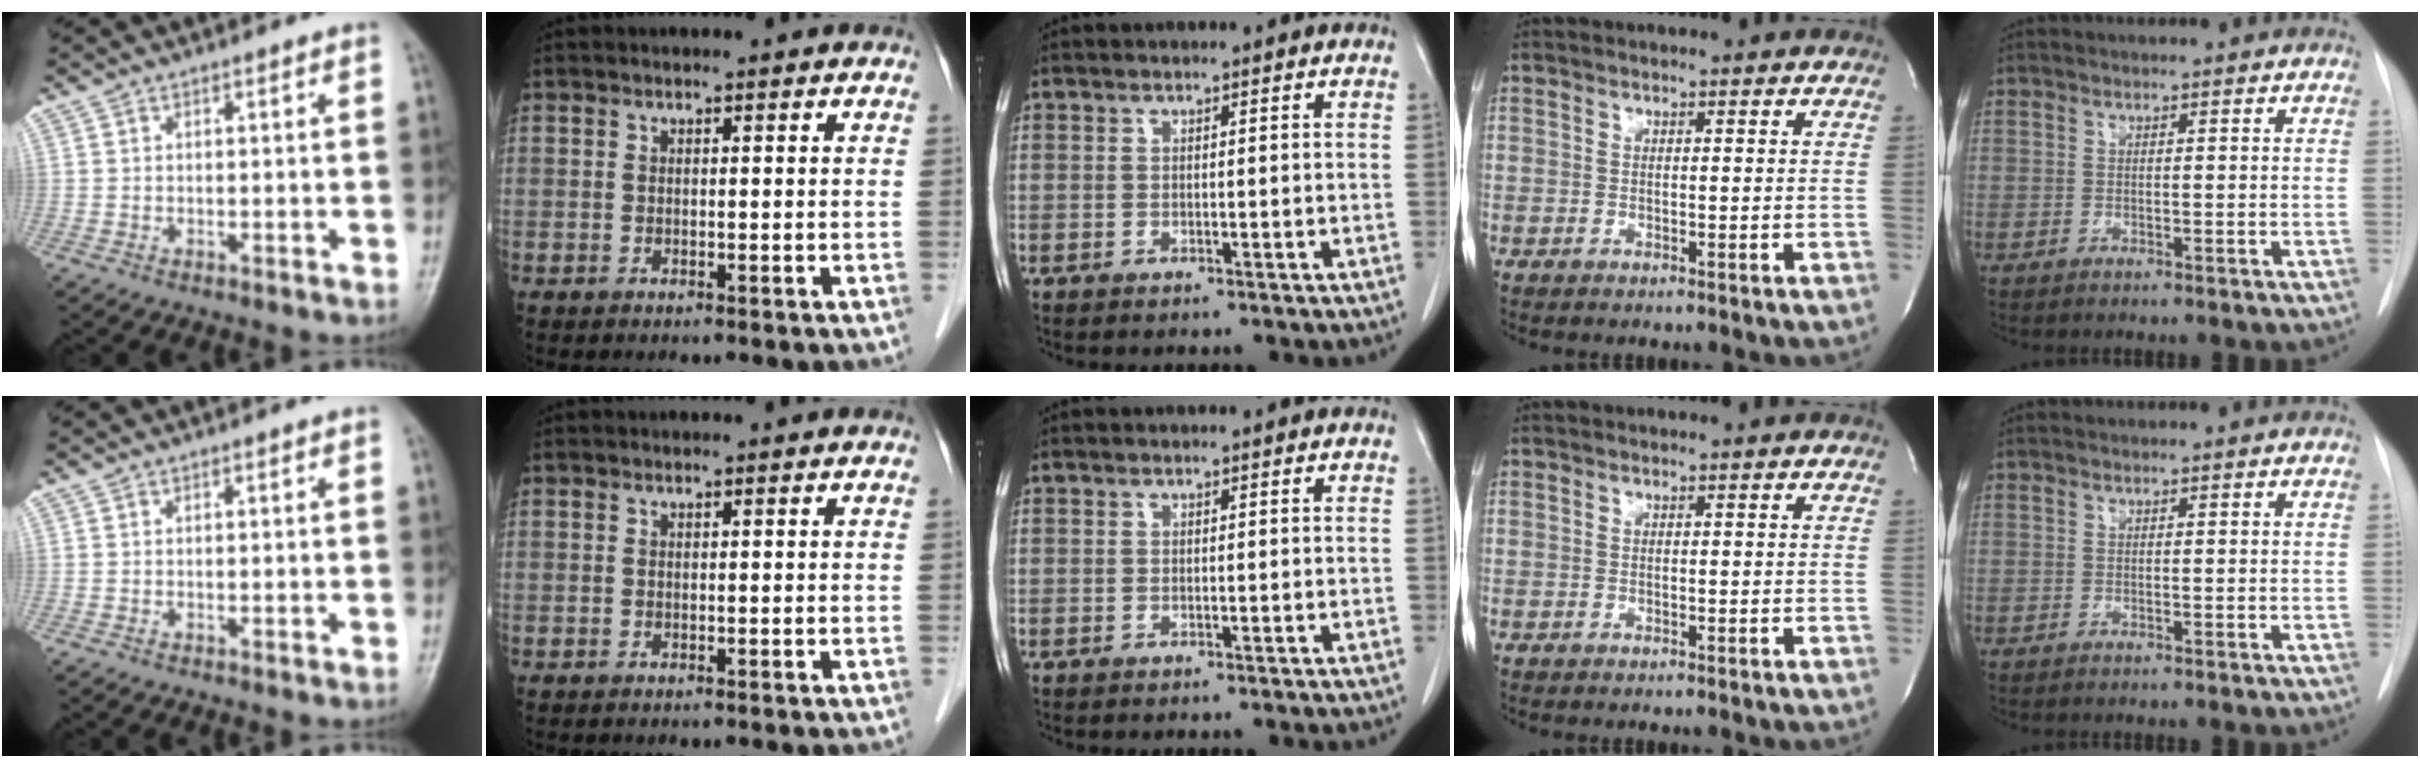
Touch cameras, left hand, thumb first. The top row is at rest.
{}